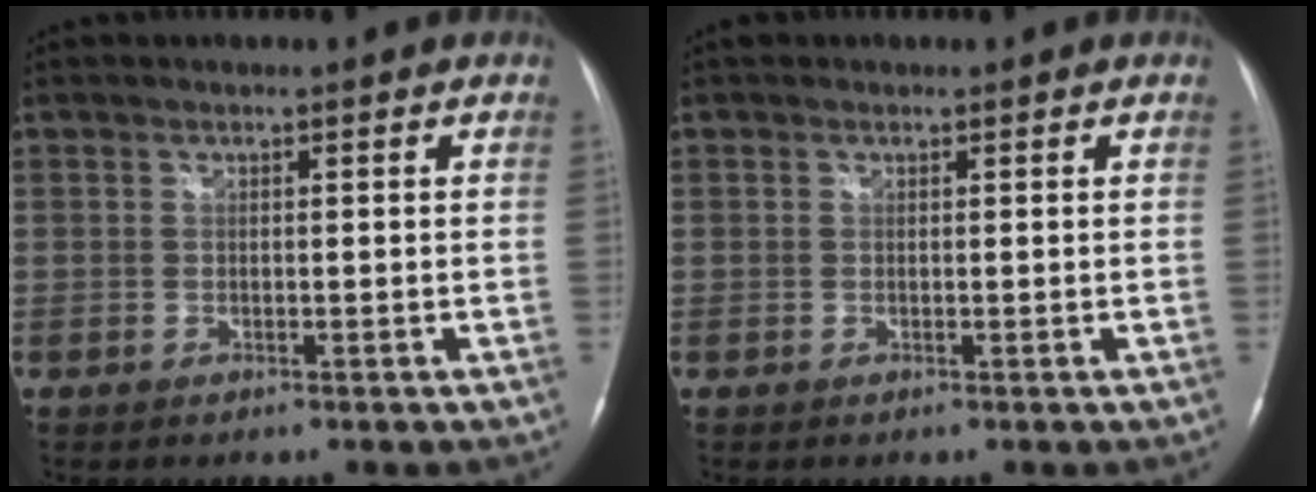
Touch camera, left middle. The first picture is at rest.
{"total": 0.0}